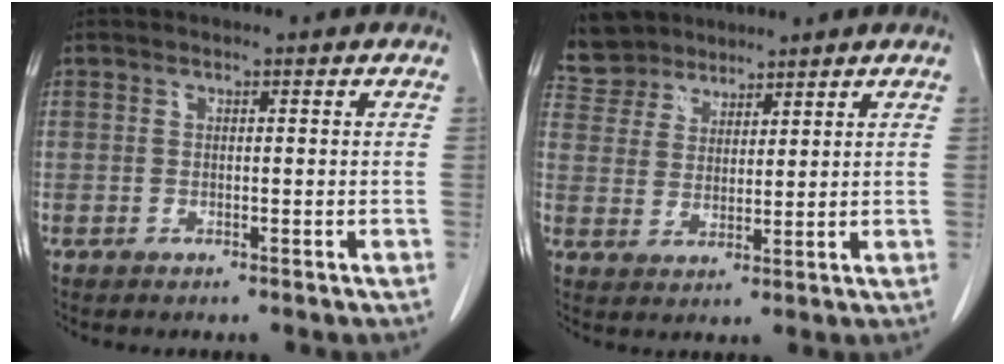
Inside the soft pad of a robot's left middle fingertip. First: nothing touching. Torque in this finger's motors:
{"motor_torque": [1.02, -1.12, 0.02, 0.01]}